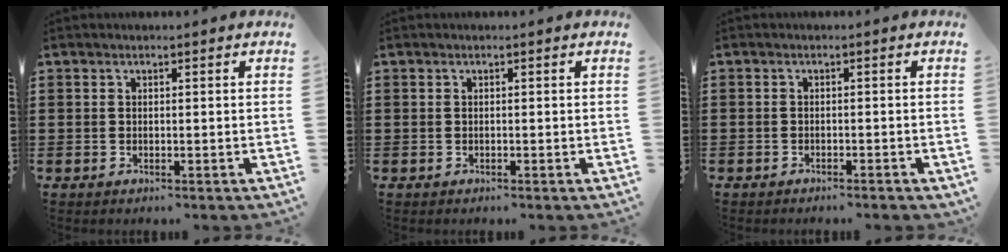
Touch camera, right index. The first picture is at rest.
{"total": 0.0}
{"total": 0.9, "force": [-0.9, 0.0, 0.2], "torque": [-0.005, 0.000, -0.019]}